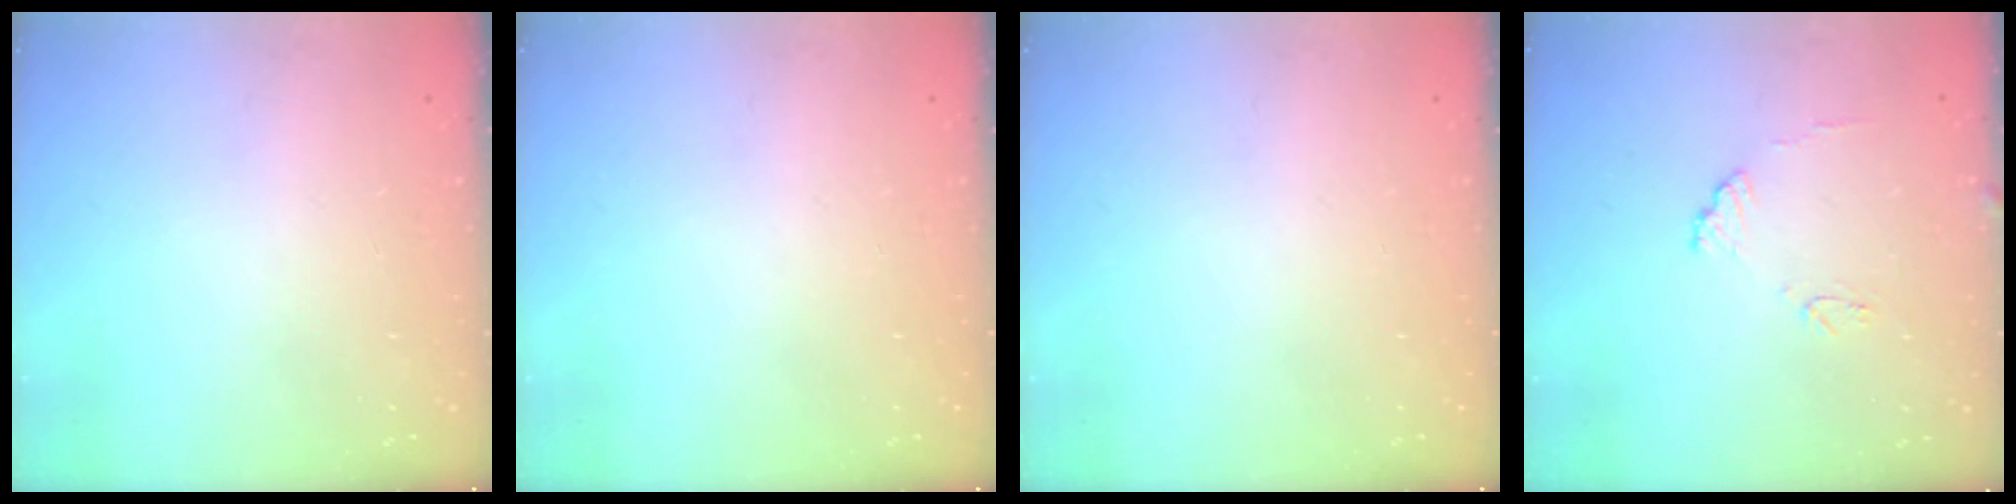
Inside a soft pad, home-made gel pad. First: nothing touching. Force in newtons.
{"total": 0.0}
{"total": 0.0}
{"total": 8.7, "press": 8.7, "slide": 0.6}